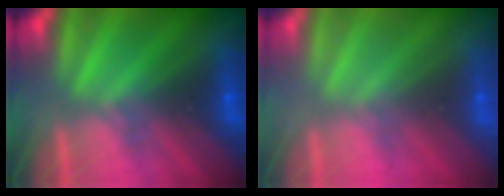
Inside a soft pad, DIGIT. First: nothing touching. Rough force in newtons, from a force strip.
{"total": 3.2}